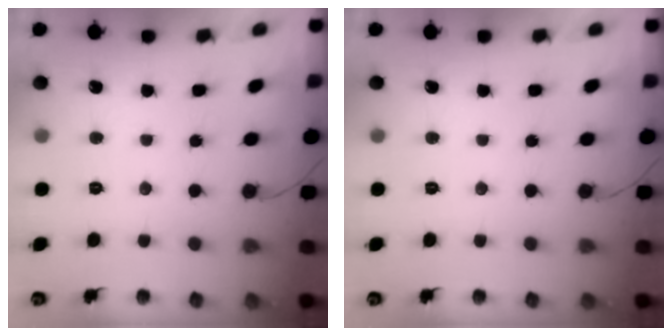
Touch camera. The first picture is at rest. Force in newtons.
{"total": 0.0}